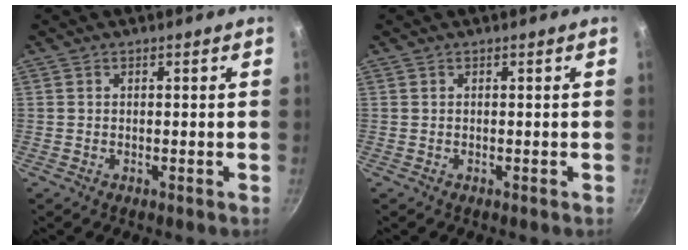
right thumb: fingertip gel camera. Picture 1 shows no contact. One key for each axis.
{"total": 0.0}